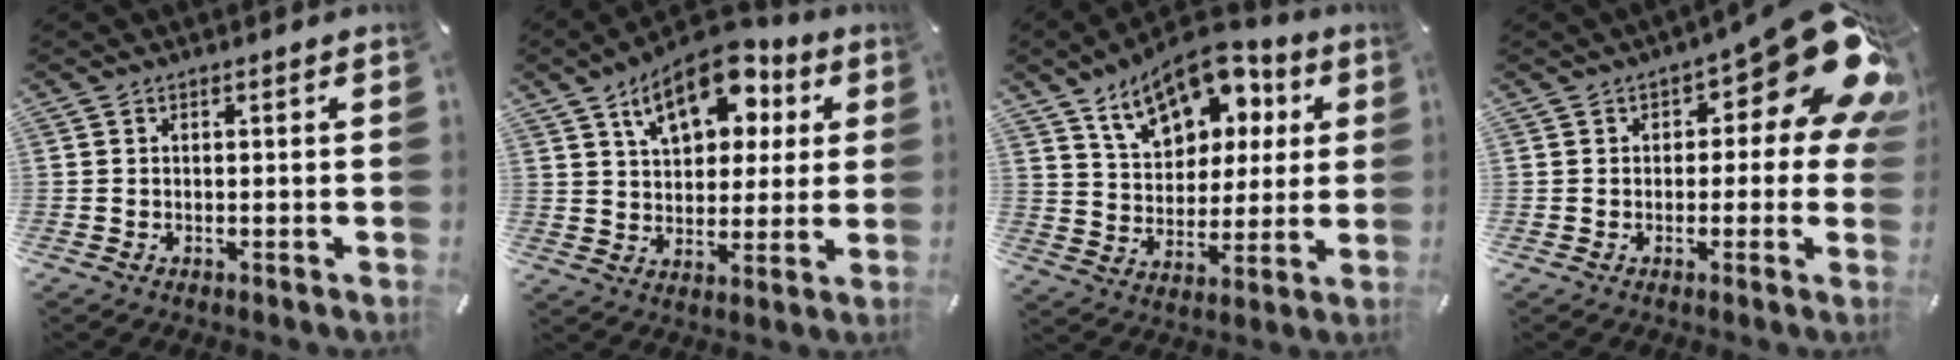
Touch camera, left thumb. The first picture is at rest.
{"total": 15.0, "force": [7.9, 9.2, 8.9], "torque": [-0.141, -0.023, 0.141]}
{"total": 15.0, "force": [9.3, 9.4, 7.1], "torque": [-0.116, -0.051, 0.167]}
{"total": 15.9, "force": [7.0, 6.9, 12.4], "torque": [-0.148, -0.054, 0.117]}